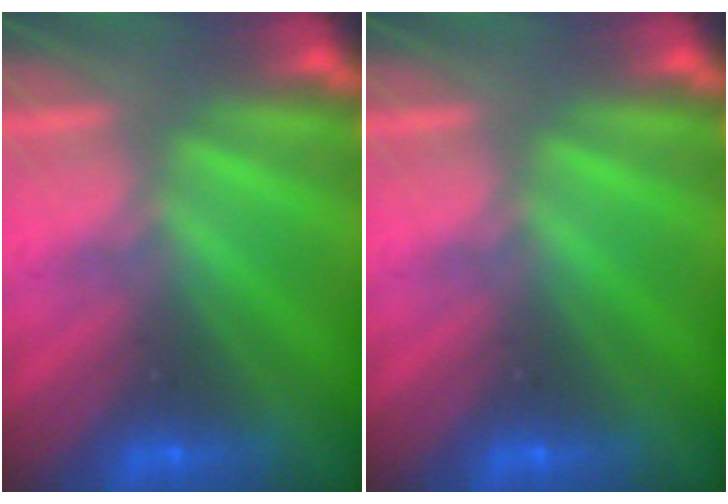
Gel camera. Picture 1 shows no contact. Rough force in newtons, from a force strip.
{"total": 0.0}